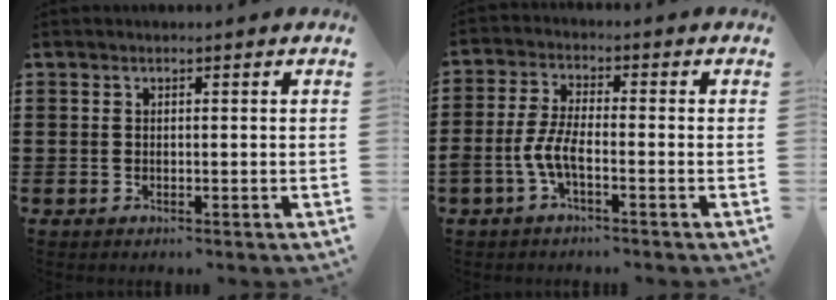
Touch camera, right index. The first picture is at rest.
{"total": 5.0, "force": [-2.1, 1.5, 4.3], "torque": [-0.108, -0.009, -0.048]}